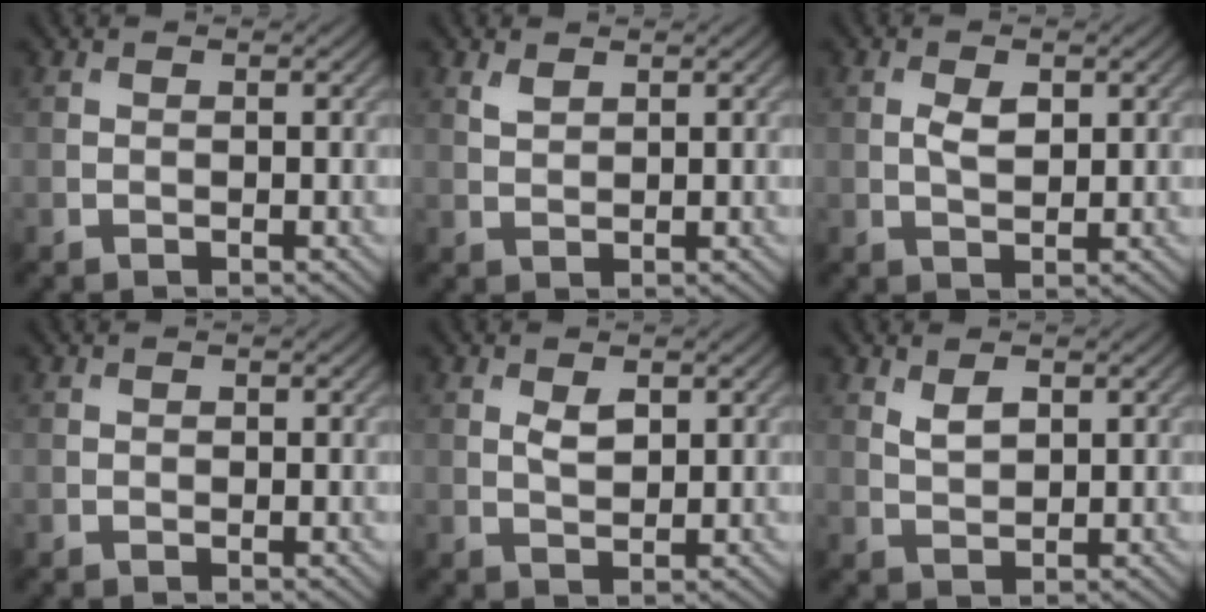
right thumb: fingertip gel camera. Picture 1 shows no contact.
{"total": 1.4, "force": [1.0, 0.7, 0.8], "torque": [-0.022, -0.001, 0.023]}
{"total": 2.6, "force": [0.6, 1.4, 2.1], "torque": [-0.045, -0.003, 0.014]}
{"total": 0.0}
{"total": 2.3, "force": [0.9, 1.2, 1.7], "torque": [-0.037, -0.005, 0.019]}
{"total": 2.4, "force": [1.2, 1.2, 1.7], "torque": [-0.037, -0.003, 0.029]}